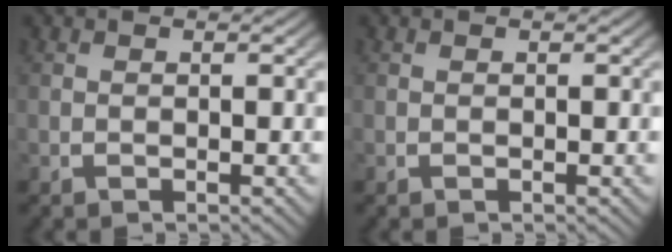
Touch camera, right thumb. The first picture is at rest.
{"total": 0.0}